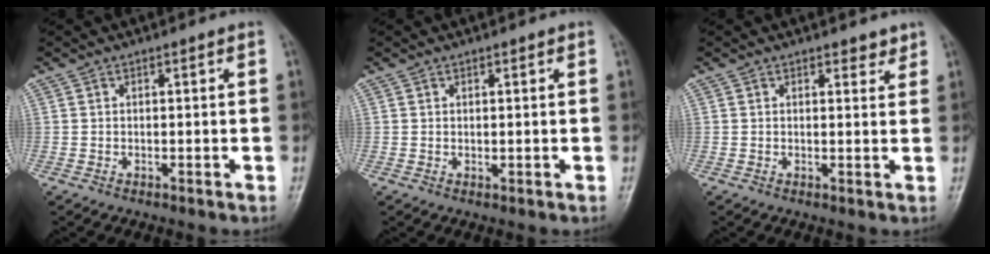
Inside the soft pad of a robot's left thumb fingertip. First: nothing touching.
{"total": 0.7, "force": [0.4, 0.4, 0.4], "torque": [-0.003, -0.003, 0.005]}
{"total": 2.1, "force": [1.7, 1.0, 0.8], "torque": [0.005, -0.010, 0.018]}